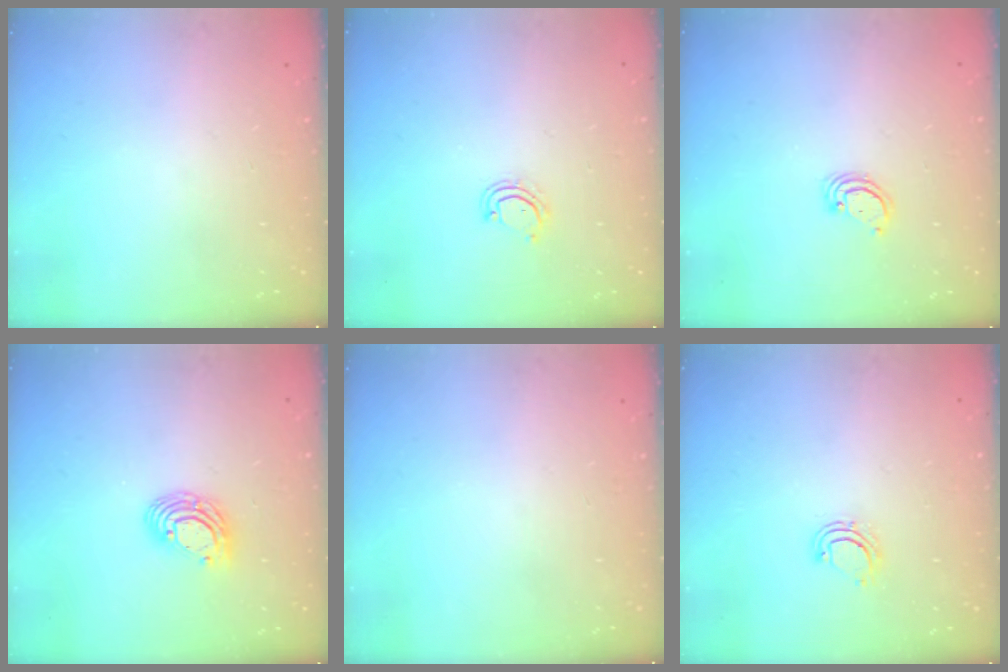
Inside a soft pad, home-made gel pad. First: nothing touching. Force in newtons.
{"total": 3.5, "press": 3.4, "slide": 0.3}
{"total": 2.6, "press": 2.6, "slide": 0.2}
{"total": 9.5, "press": 9.4, "slide": 1.6}
{"total": 0.0}
{"total": 5.4, "press": 5.4, "slide": 0.5}